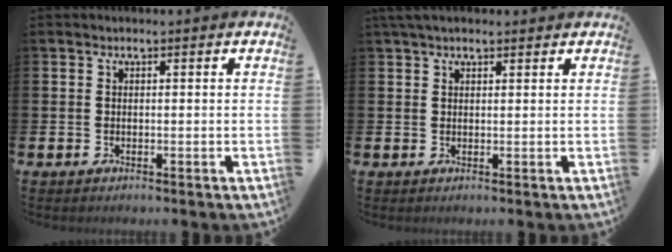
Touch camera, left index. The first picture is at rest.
{"total": 2.4, "force": [2.0, 0.8, 1.0], "torque": [-0.024, 0.005, 0.037]}